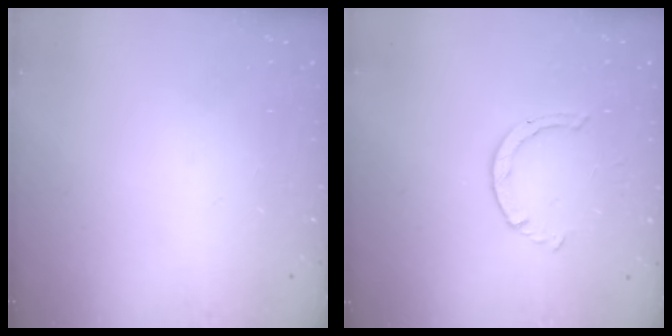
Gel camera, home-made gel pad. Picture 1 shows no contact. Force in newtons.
{"total": 2.6, "press": 2.6, "slide": 0.3}